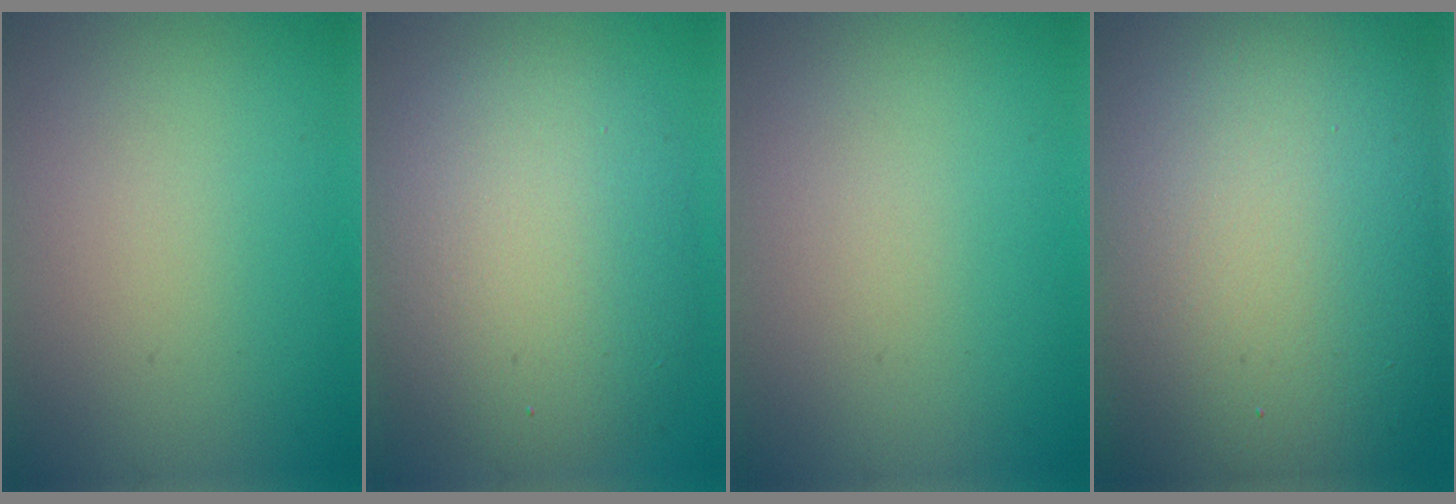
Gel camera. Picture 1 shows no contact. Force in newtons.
{"total": 8.7, "press": 8.7, "slide": 0.6}
{"total": 0.0}
{"total": 19.8, "press": 19.7, "slide": 1.4}